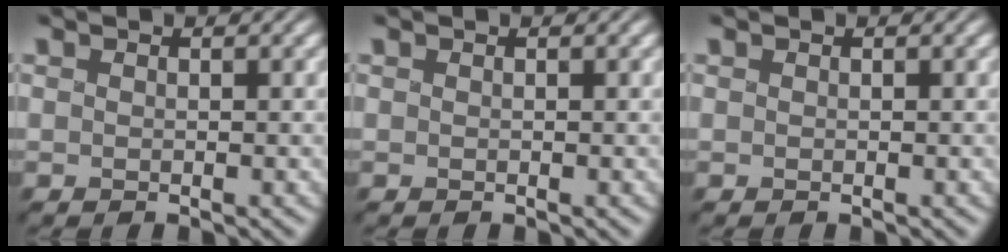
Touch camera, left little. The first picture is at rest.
{"total": 0.0}
{"total": 0.0}